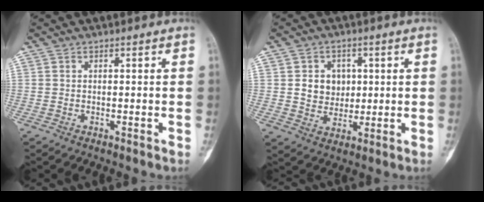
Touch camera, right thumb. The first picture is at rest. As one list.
[{"total": 6.9, "force": [1.1, 5.9, 3.4], "torque": [-0.016, -0.002, 0.023]}]